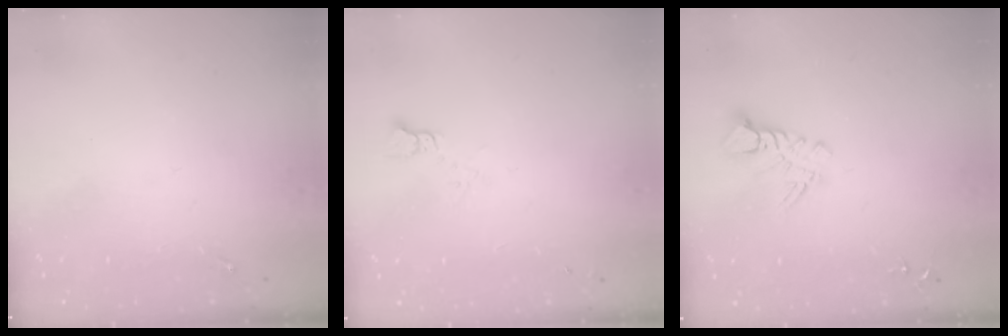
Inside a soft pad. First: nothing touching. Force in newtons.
{"total": 4.1, "press": 4.0, "slide": 0.4}
{"total": 7.5, "press": 7.5, "slide": 0.7}